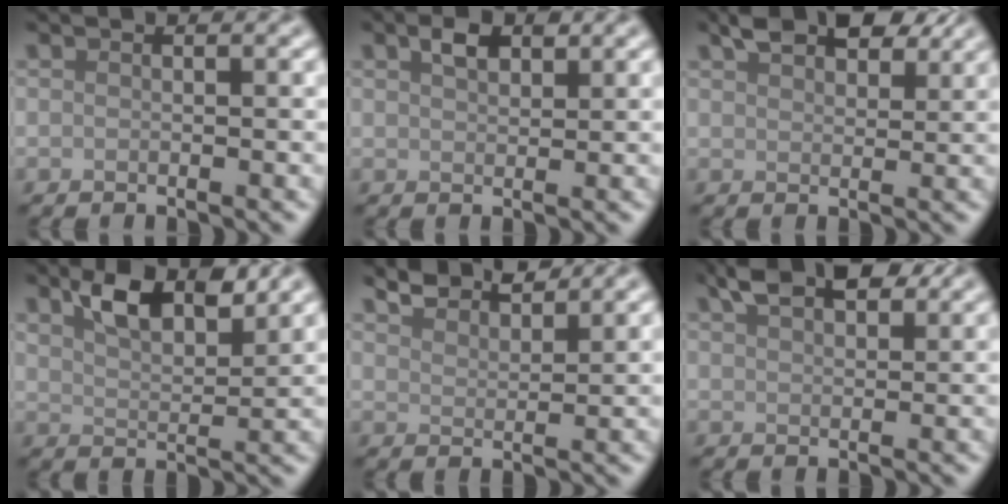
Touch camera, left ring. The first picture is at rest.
{"total": 2.0, "force": [1.2, 1.0, 1.3], "torque": [-0.024, 0.006, 0.022]}
{"total": 4.9, "force": [3.3, 2.3, 2.8], "torque": [-0.046, 0.008, 0.056]}
{"total": 5.1, "force": [3.2, 2.1, 3.4], "torque": [-0.062, 0.002, 0.055]}
{"total": 3.3, "force": [3.2, 0.4, 0.7], "torque": [-0.014, 0.002, 0.056]}
{"total": 4.5, "force": [2.9, 2.0, 2.8], "torque": [-0.050, 0.012, 0.049]}